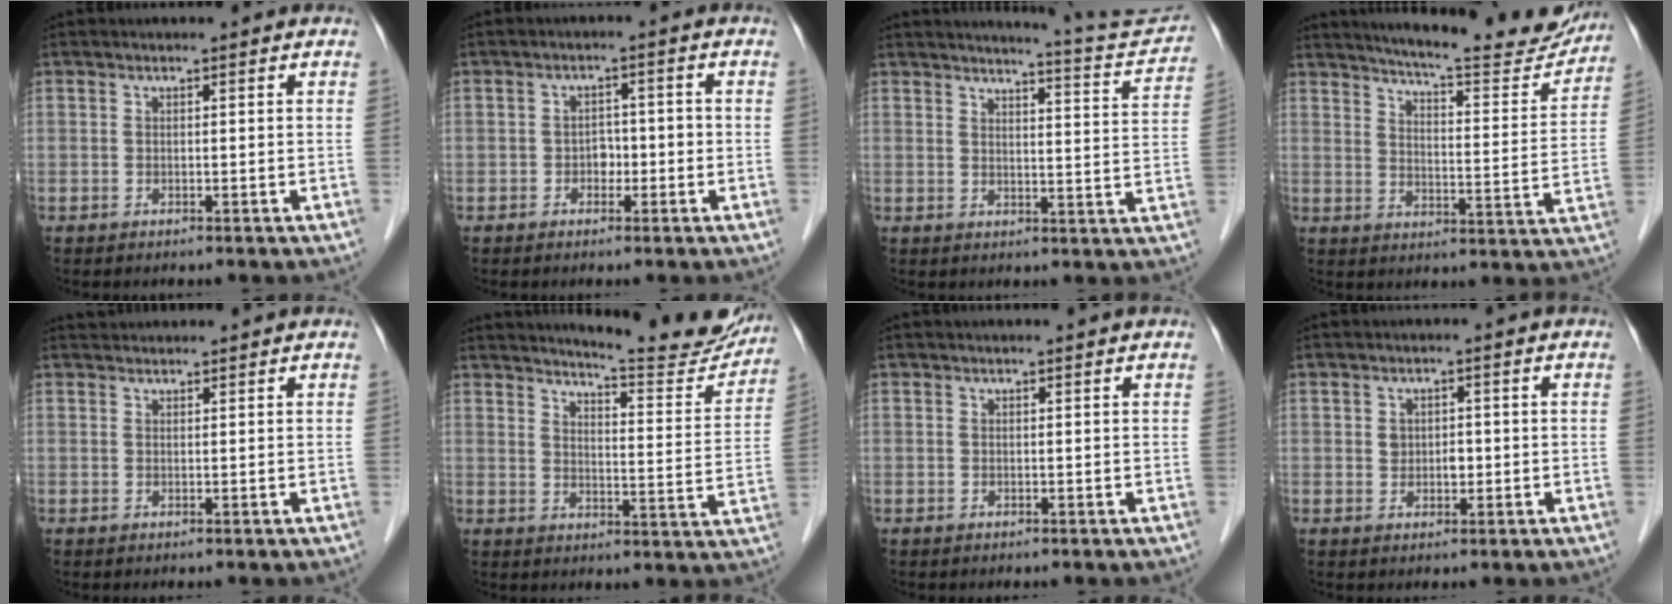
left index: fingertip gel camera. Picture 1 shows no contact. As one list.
[{"total": 2.4, "force": [-1.0, 1.7, 1.4], "torque": [-0.017, 0.007, -0.016]}, {"total": 10.2, "force": [10.0, -0.7, 1.6], "torque": [-0.029, -0.040, 0.116]}, {"total": 18.7, "force": [17.4, 2.0, 6.5], "torque": [-0.092, -0.050, 0.219]}, {"total": 2.2, "force": [2.2, 0.2, 0.1], "torque": [-0.007, 0.027, 0.042]}, {"total": 15.6, "force": [15.0, 1.1, 4.3], "torque": [-0.057, -0.066, 0.179]}, {"total": 1.1, "force": [1.1, -0.1, 0.3], "torque": [-0.010, 0.004, 0.013]}, {"total": 2.2, "force": [0.0, 1.8, 1.3], "torque": [-0.018, 0.001, 0.002]}]